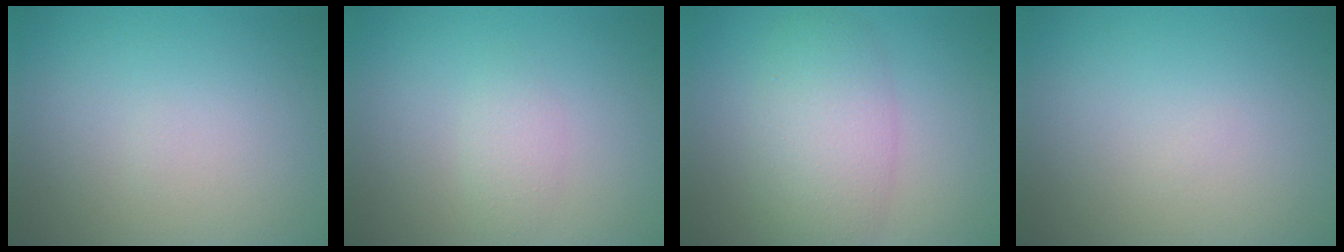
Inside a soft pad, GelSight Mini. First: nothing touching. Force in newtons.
{"total": 1.4, "press": 1.4, "slide": 0.0}
{"total": 5.6, "press": 5.6, "slide": 0.2}
{"total": 0.0}